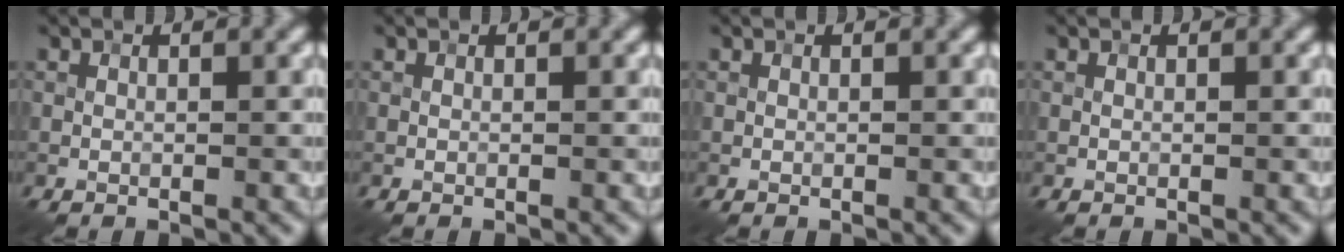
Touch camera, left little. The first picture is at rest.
{"total": 0.0}
{"total": 0.0}
{"total": 0.0}